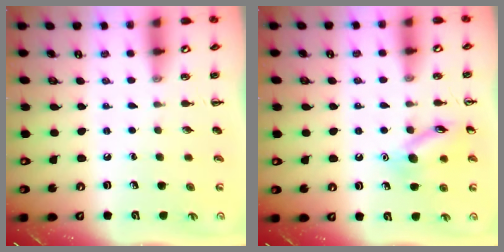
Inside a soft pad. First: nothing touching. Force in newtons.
{"total": 11.7, "press": 11.6, "slide": 0.9}